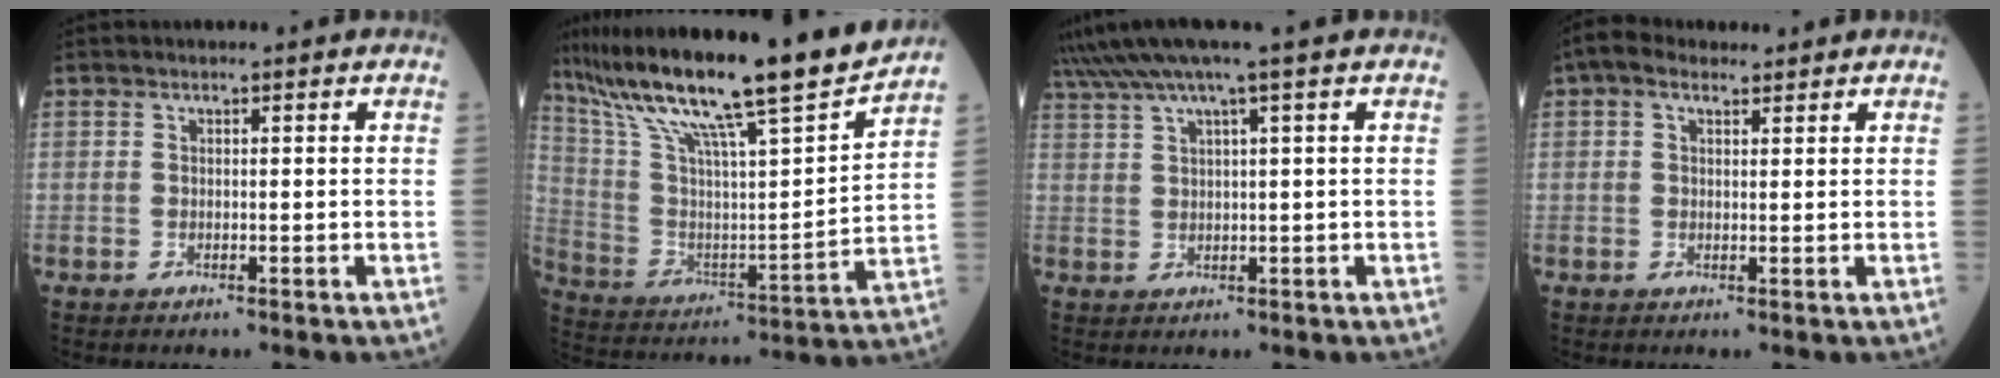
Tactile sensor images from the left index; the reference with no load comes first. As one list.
[{"total": 23.8, "force": [19.6, -0.3, 13.4], "torque": [-0.240, -0.017, 0.325]}, {"total": 7.2, "force": [5.2, -1.7, 4.6], "torque": [-0.082, 0.031, 0.090]}, {"total": 3.1, "force": [1.9, 1.8, 1.6], "torque": [-0.043, 0.028, 0.036]}]